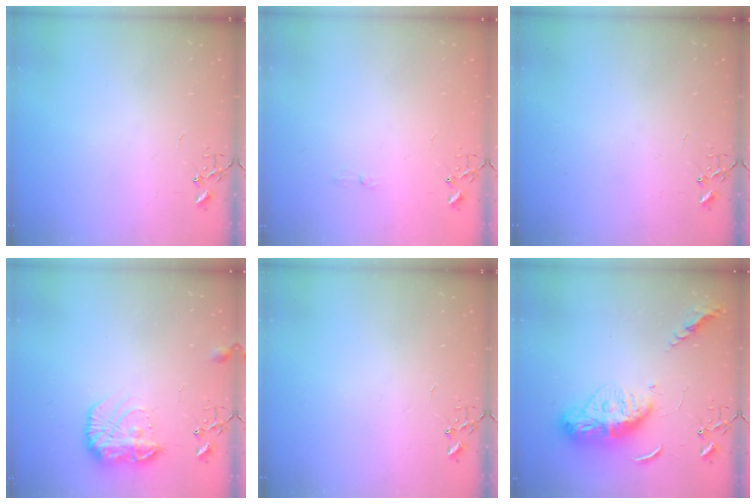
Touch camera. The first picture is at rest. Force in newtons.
{"total": 3.3, "press": 3.2, "slide": 0.4}
{"total": 0.0}
{"total": 13.9, "press": 13.8, "slide": 0.8}
{"total": 0.0}
{"total": 15.4, "press": 15.3, "slide": 1.2}